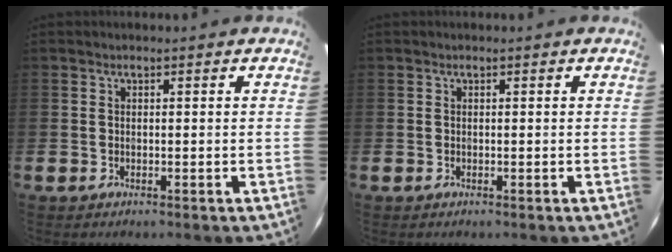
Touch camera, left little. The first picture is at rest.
{"total": 0.0}